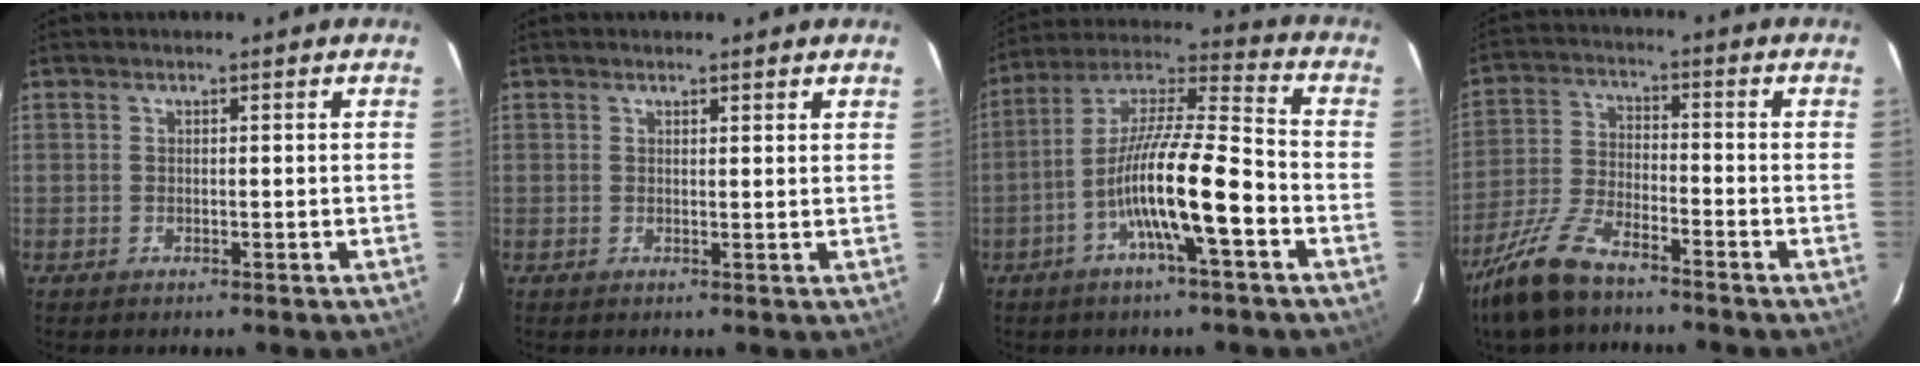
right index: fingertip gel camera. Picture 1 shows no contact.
{"total": 1.5, "force": [1.4, 0.3, 0.5], "torque": [-0.009, 0.003, 0.016]}
{"total": 14.6, "force": [-5.0, 1.1, 13.6], "torque": [-0.254, 0.009, -0.093]}
{"total": 9.4, "force": [-7.4, 2.4, 5.4], "torque": [-0.124, -0.016, -0.144]}